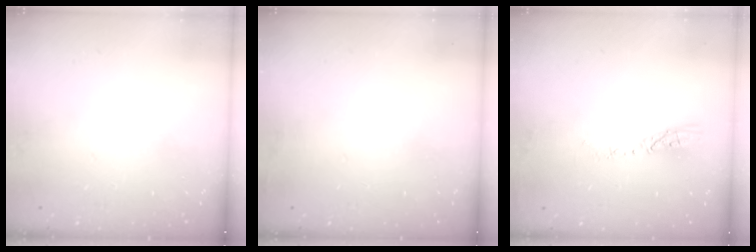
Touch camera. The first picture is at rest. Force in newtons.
{"total": 2.9, "press": 2.4, "slide": 1.6}
{"total": 3.8, "press": 3.8, "slide": 0.3}